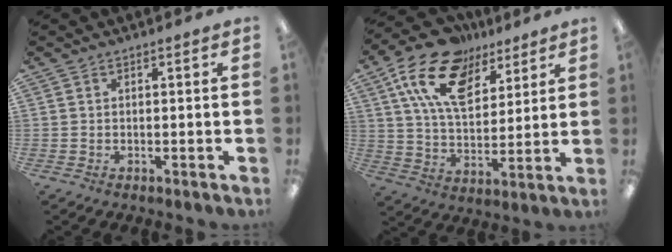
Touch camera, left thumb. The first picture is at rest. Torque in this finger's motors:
{"motor_torque": [0.34, 0.69, 1.71, -1.05, 0.42]}